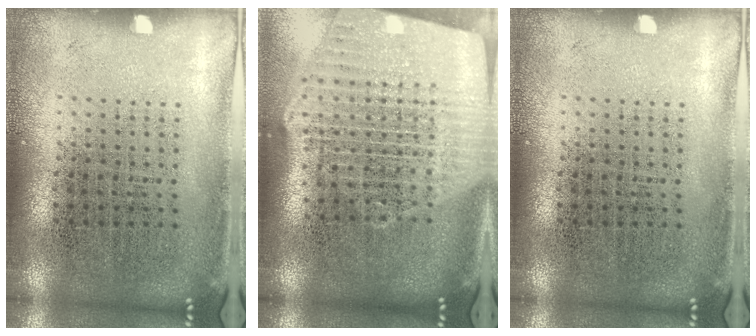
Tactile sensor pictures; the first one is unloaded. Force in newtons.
{"total": 2.6, "press": 2.2, "slide": 1.4}
{"total": 0.0}